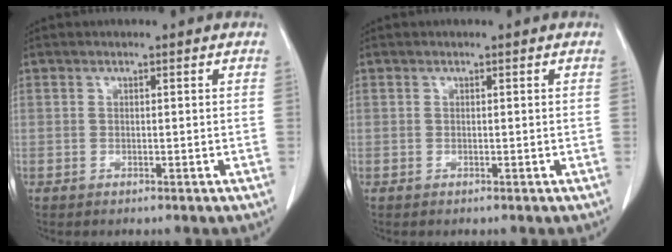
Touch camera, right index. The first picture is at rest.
{"total": 0.0}